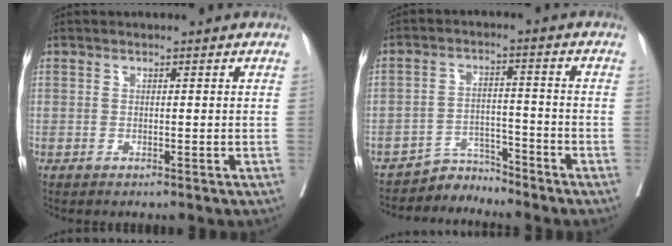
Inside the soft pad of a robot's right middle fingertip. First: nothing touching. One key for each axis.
{"total": 4.4, "fx": -4.2, "fy": 0.6, "fz": -0.9, "tx": 0.023, "ty": 0.007, "tz": -0.072}